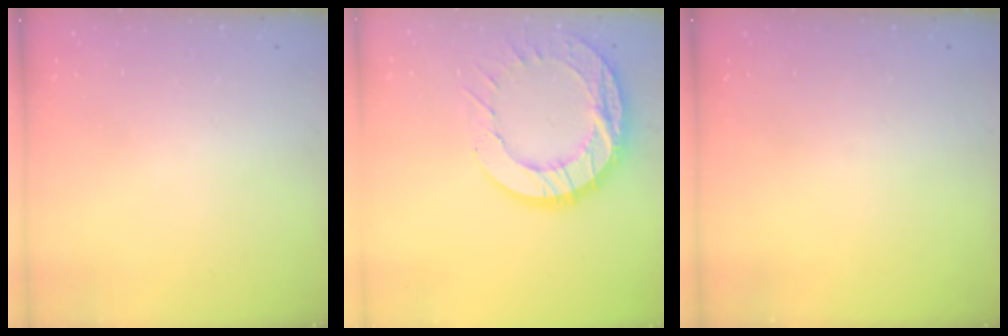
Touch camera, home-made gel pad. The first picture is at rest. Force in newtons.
{"total": 16.0, "press": 15.9, "slide": 1.3}
{"total": 0.0}